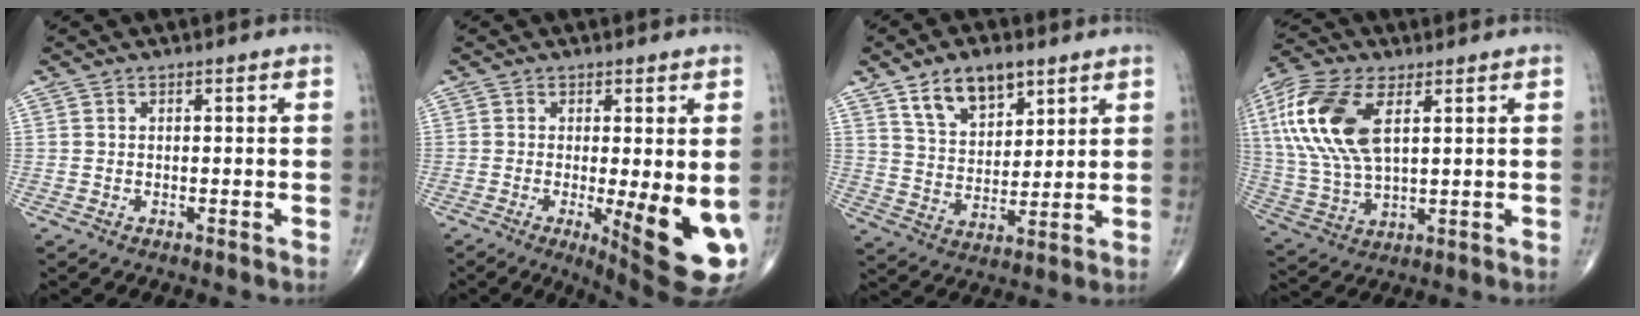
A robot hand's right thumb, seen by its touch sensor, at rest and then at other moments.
{"total": 12.3, "force": [-2.4, 2.9, 11.8], "torque": [-0.157, -0.028, -0.026]}
{"total": 11.0, "force": [6.6, 5.9, 6.4], "torque": [-0.087, -0.034, 0.123]}
{"total": 17.4, "force": [5.4, 8.5, 14.2], "torque": [-0.316, -0.003, 0.103]}